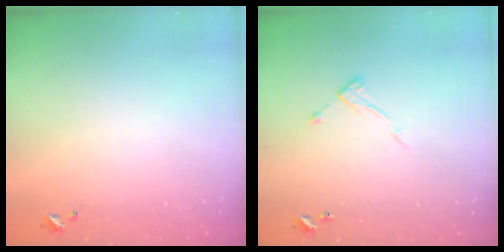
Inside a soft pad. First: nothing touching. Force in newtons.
{"total": 7.3, "press": 7.3, "slide": 0.4}